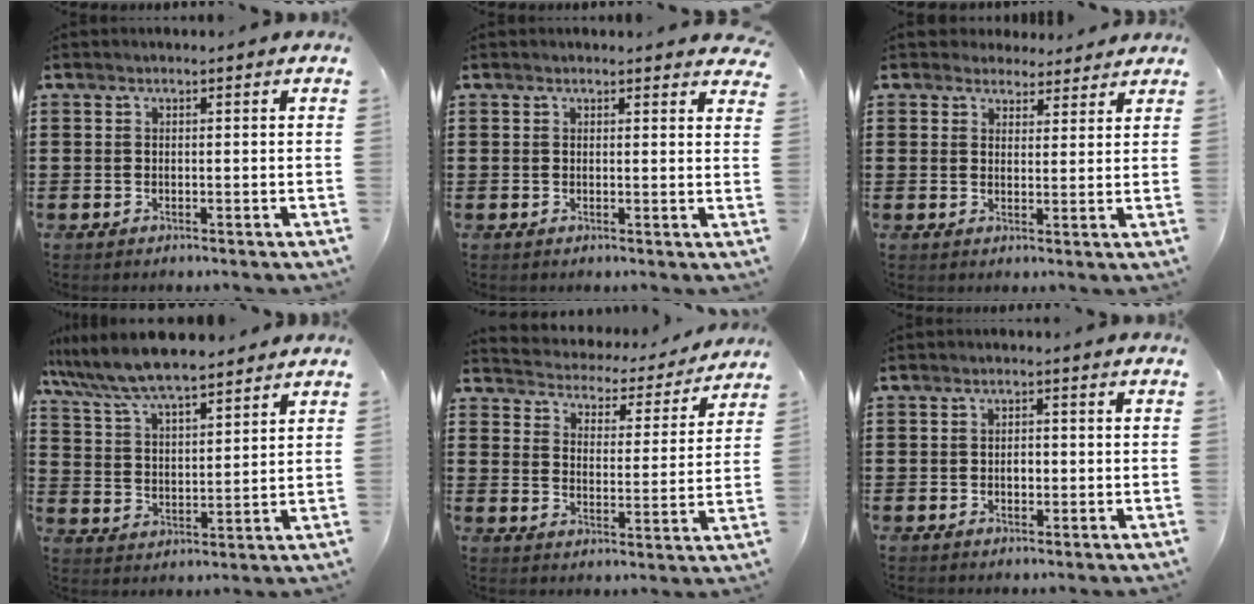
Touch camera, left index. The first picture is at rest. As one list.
[{"total": 1.4, "force": [1.4, 0.2, 0.2], "torque": [0.000, 0.000, 0.026]}, {"total": 3.5, "force": [3.2, 1.4, 0.2], "torque": [-0.016, 0.000, 0.061]}, {"total": 8.2, "force": [7.4, 1.2, 3.2], "torque": [-0.091, -0.027, 0.134]}, {"total": 3.1, "force": [3.1, 0.4, -0.2], "torque": [-0.019, -0.031, 0.045]}, {"total": 1.6, "force": [-0.1, 0.9, 1.3], "torque": [-0.026, 0.005, -0.003]}]